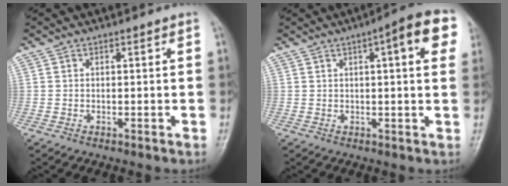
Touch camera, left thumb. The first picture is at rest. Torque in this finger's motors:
{"motor_torque": [0.34, 0.36, 0.37, 0.32, 0.08]}